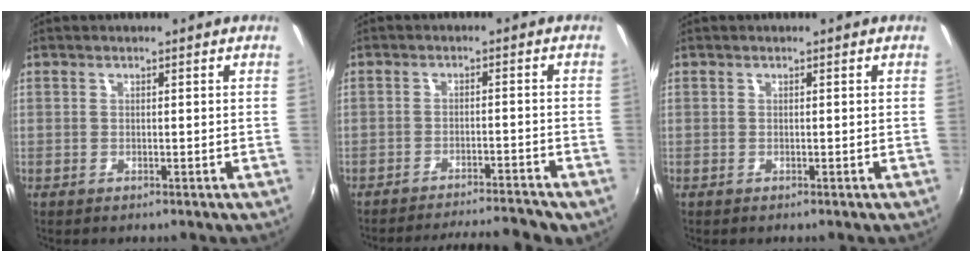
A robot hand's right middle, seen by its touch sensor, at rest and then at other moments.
{"total": 11.2, "force": [-10.5, 1.0, 3.7], "torque": [-0.073, 0.007, -0.143]}
{"total": 0.0}